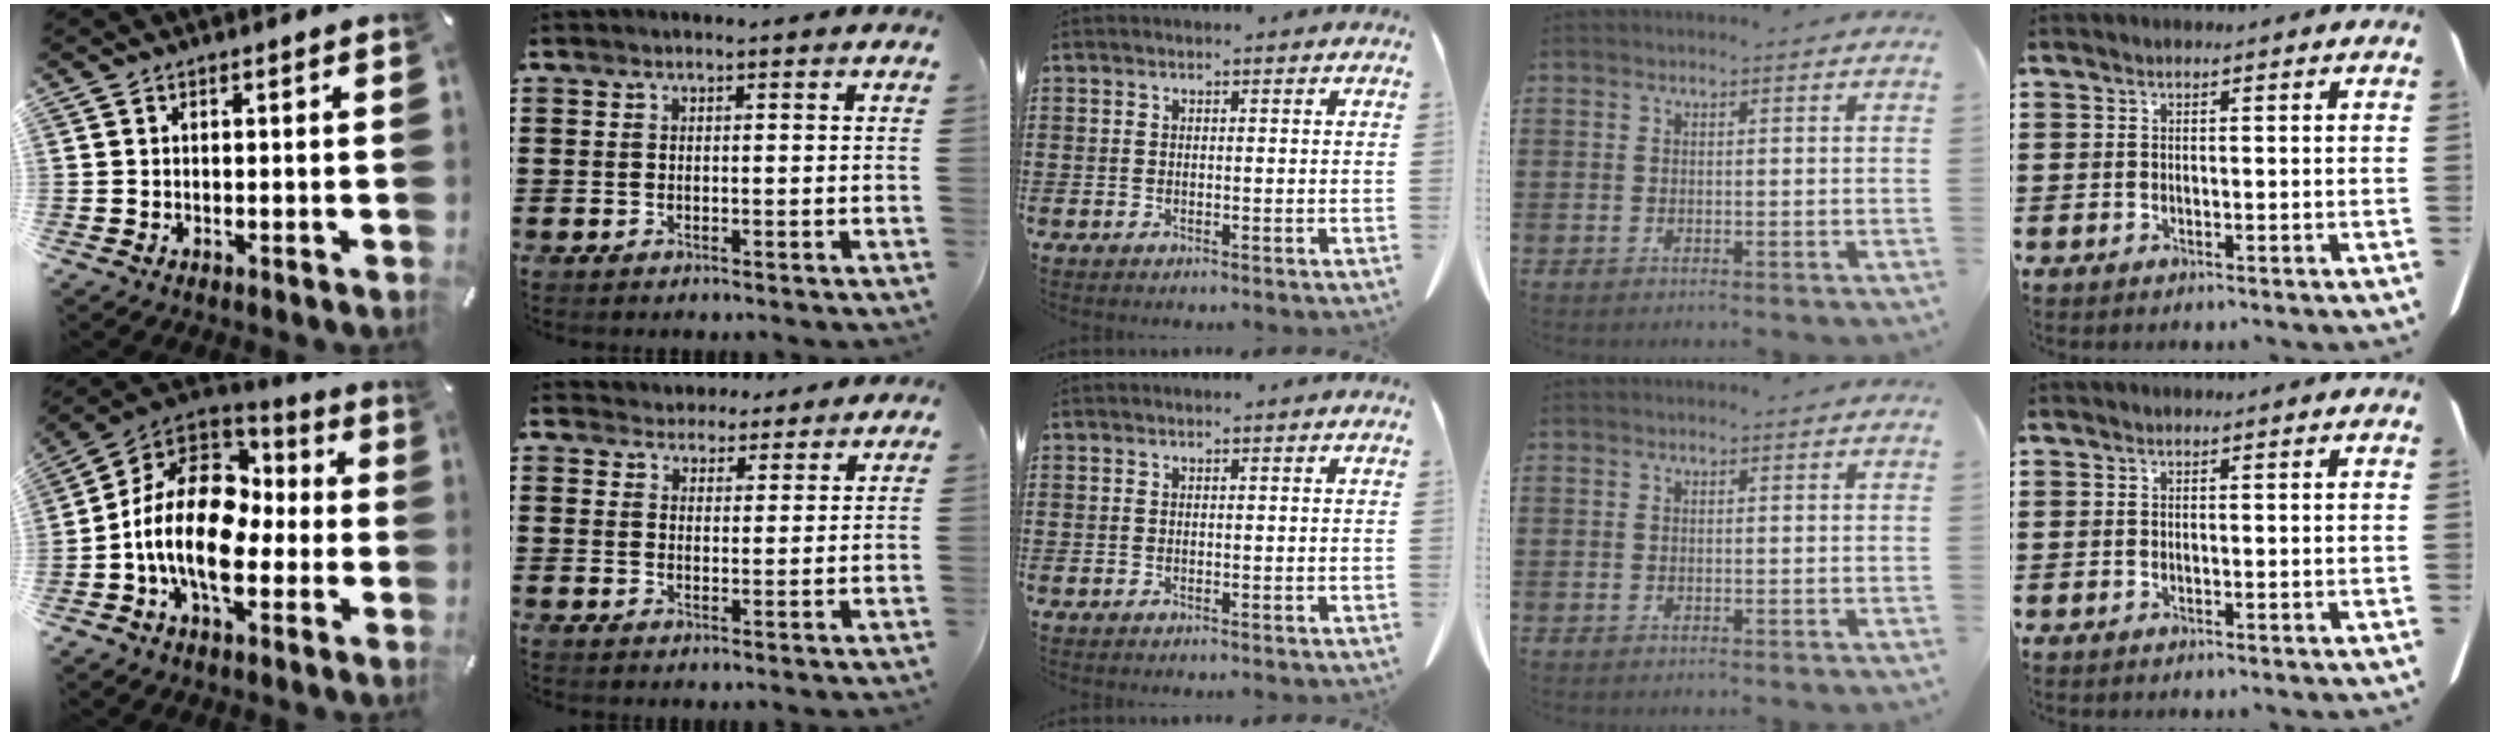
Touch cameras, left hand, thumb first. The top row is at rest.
{"thumb": {"total": 18.0, "force": [-3.9, 12.0, 12.9], "torque": [-0.261, 0.011, -0.067]}, "index": {"total": 3.5, "force": [3.2, 1.5, -0.2], "torque": [-0.011, -0.005, 0.060]}}